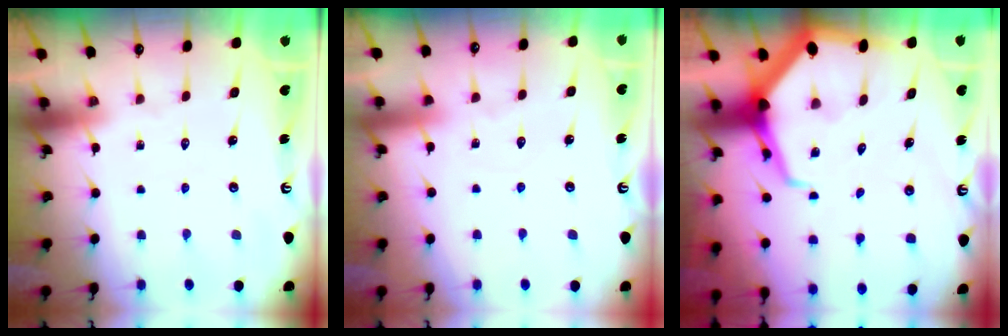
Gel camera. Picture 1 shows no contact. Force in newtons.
{"total": 2.8, "press": 2.8, "slide": 0.4}
{"total": 9.7, "press": 9.6, "slide": 1.2}